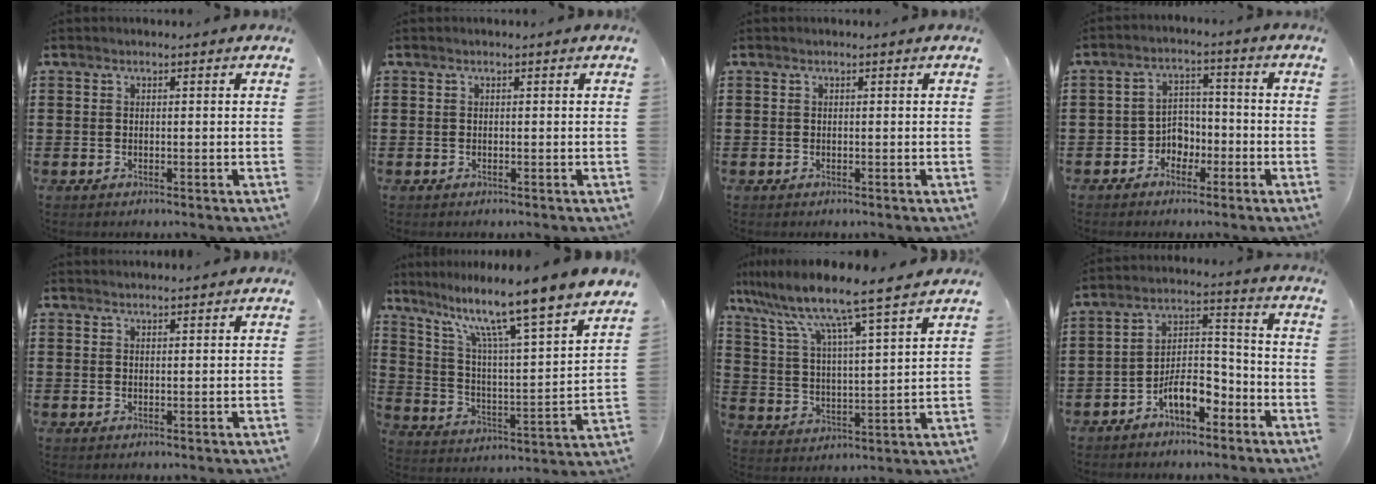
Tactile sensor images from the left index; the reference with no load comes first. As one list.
[{"total": 0.0}, {"total": 0.0}, {"total": 3.9, "force": [-2.6, 2.8, 1.2], "torque": [-0.028, 0.011, -0.054]}, {"total": 1.1, "force": [1.1, 0.1, 0.2], "torque": [-0.005, -0.002, 0.022]}, {"total": 11.7, "force": [9.4, -0.1, 7.0], "torque": [-0.161, -0.071, 0.148]}, {"total": 8.3, "force": [7.2, -0.5, 4.2], "torque": [-0.112, -0.049, 0.114]}, {"total": 7.7, "force": [-5.0, 3.3, 4.8], "torque": [-0.098, 0.016, -0.096]}]